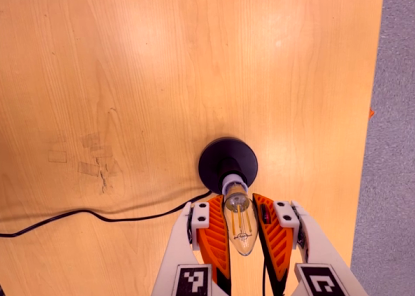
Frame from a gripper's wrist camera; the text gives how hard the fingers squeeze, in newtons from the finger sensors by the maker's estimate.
{"total": 21.4, "left": 23.4, "right": 19.5}